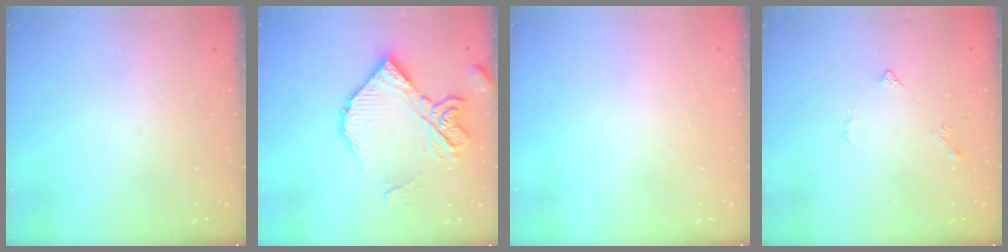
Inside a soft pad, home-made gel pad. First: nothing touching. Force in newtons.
{"total": 17.0, "press": 16.9, "slide": 1.8}
{"total": 1.7, "press": 1.7, "slide": 0.1}
{"total": 3.9, "press": 3.9, "slide": 0.7}